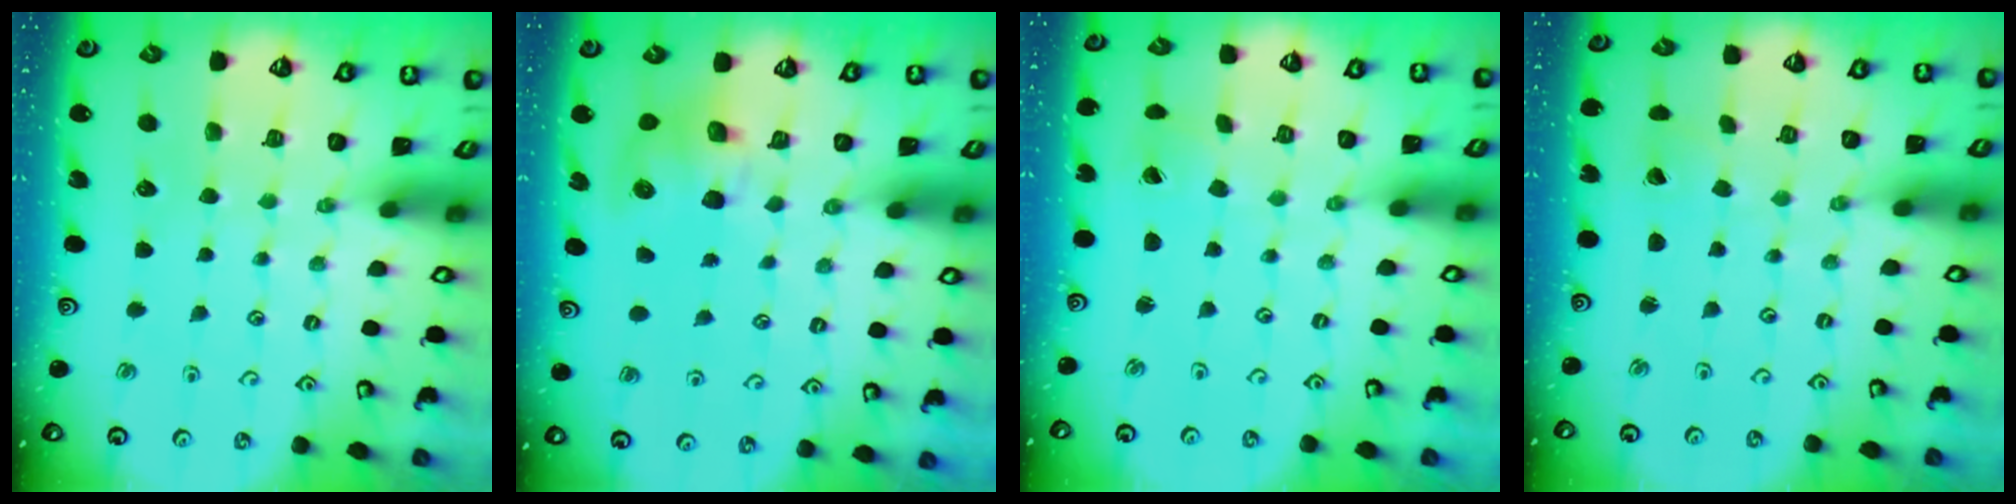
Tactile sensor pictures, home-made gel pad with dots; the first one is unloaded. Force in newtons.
{"total": 9.2, "press": 9.1, "slide": 1.2}
{"total": 0.0}
{"total": 1.2, "press": 1.2, "slide": 0.1}